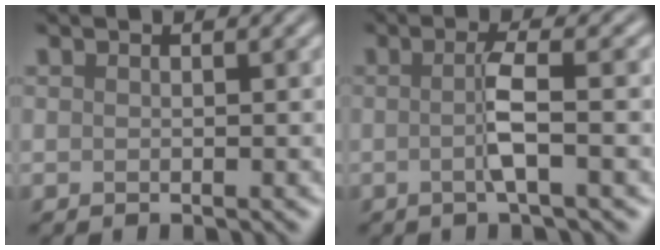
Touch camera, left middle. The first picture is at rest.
{"total": 3.3, "force": [-0.3, 0.4, 3.2], "torque": [-0.058, 0.000, -0.010]}